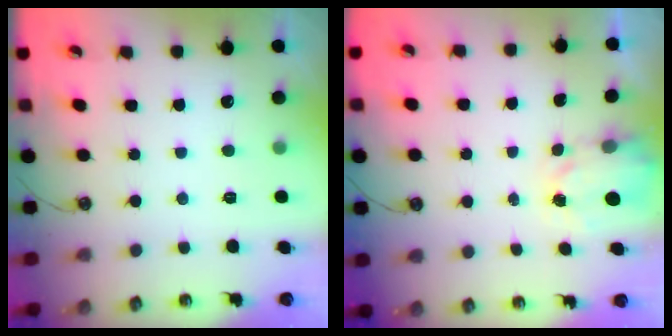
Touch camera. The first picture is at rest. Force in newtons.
{"total": 2.6, "press": 2.6, "slide": 0.4}